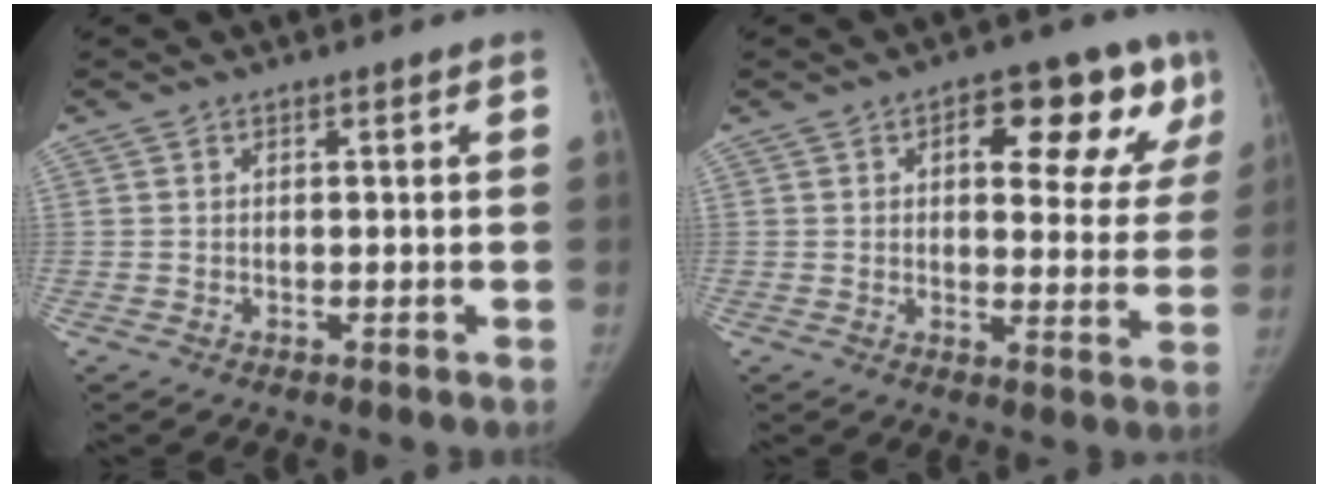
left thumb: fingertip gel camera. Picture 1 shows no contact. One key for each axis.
{"total": 16.4, "fx": 7.1, "fy": 7.5, "fz": 12.8, "tx": -0.111, "ty": -0.011, "tz": 0.085}